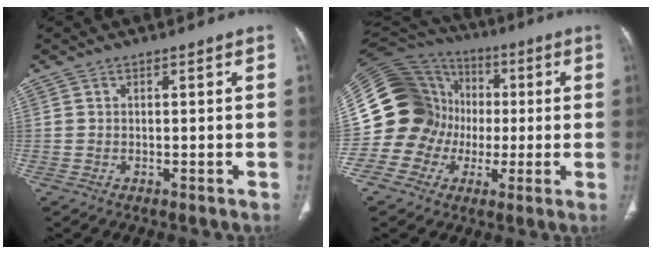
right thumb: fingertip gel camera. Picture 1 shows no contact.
{"total": 20.6, "force": [-1.2, 19.1, 7.7], "torque": [-0.133, 0.073, -0.018]}